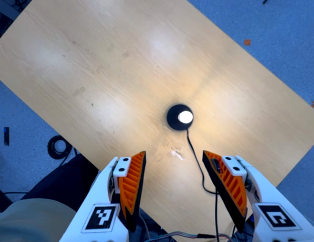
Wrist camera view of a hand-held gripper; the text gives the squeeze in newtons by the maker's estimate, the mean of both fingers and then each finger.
{"total": 0.0}